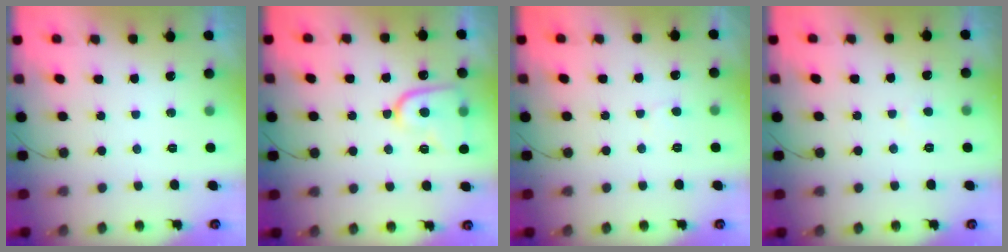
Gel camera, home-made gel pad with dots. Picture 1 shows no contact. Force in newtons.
{"total": 12.3, "press": 12.3, "slide": 1.1}
{"total": 3.8, "press": 3.8, "slide": 0.4}
{"total": 1.6, "press": 1.5, "slide": 0.2}